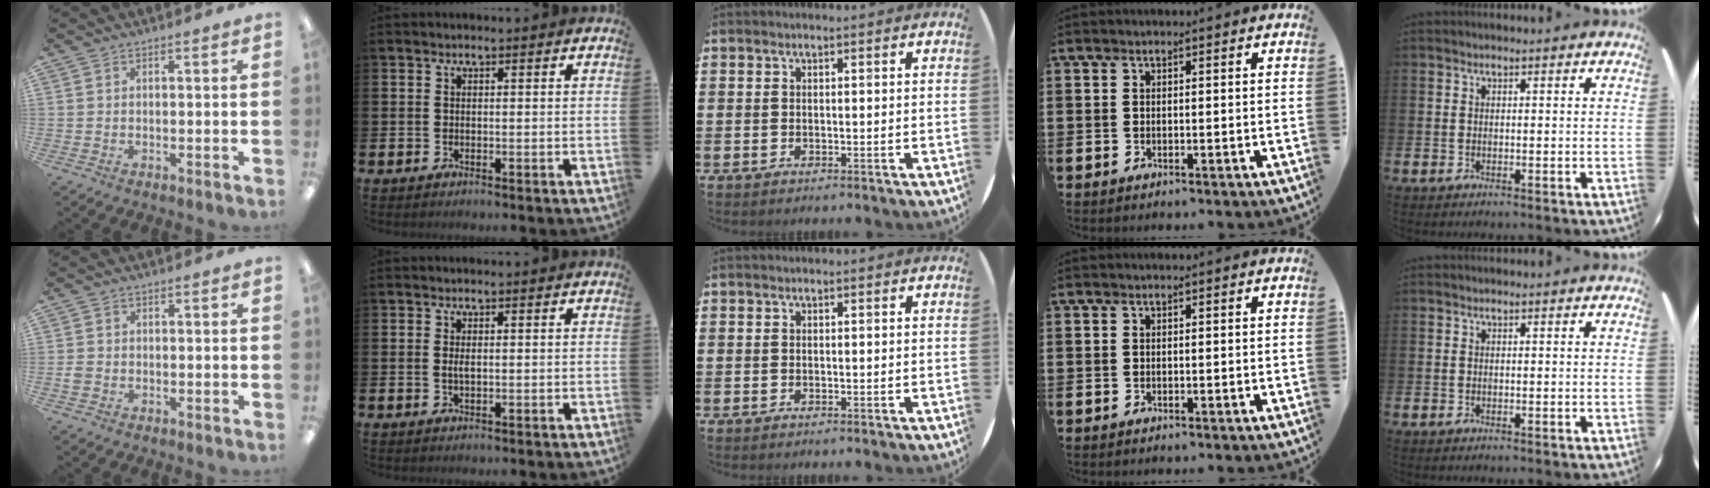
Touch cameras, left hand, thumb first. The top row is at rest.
{"thumb": {"total": 1.6, "force": [-0.4, 1.3, 0.7], "torque": [-0.012, 0.003, -0.009]}, "index": {"total": 1.0, "force": [0.2, 0.3, 1.0], "torque": [-0.015, 0.000, 0.001]}}